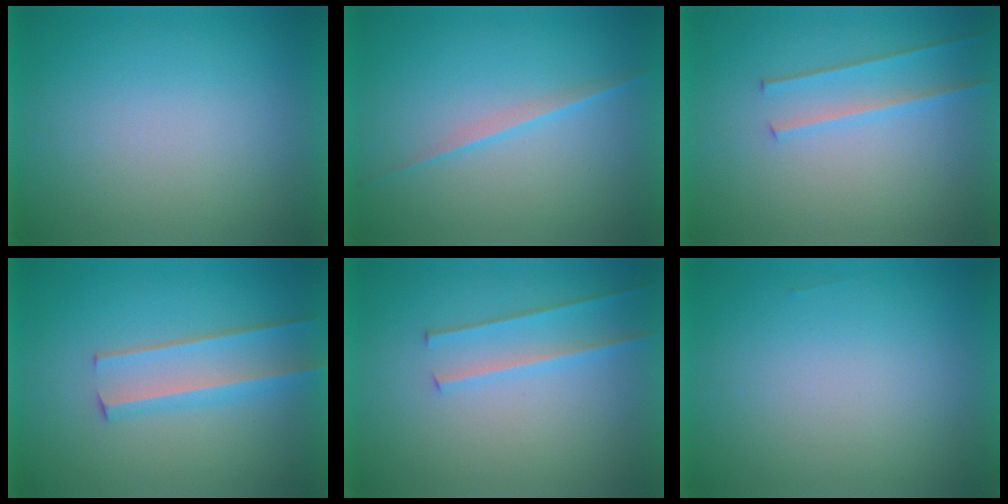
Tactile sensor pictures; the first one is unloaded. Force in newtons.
{"total": 2.2}
{"total": 2.2}
{"total": 3.1}
{"total": 2.0}
{"total": 1.2}